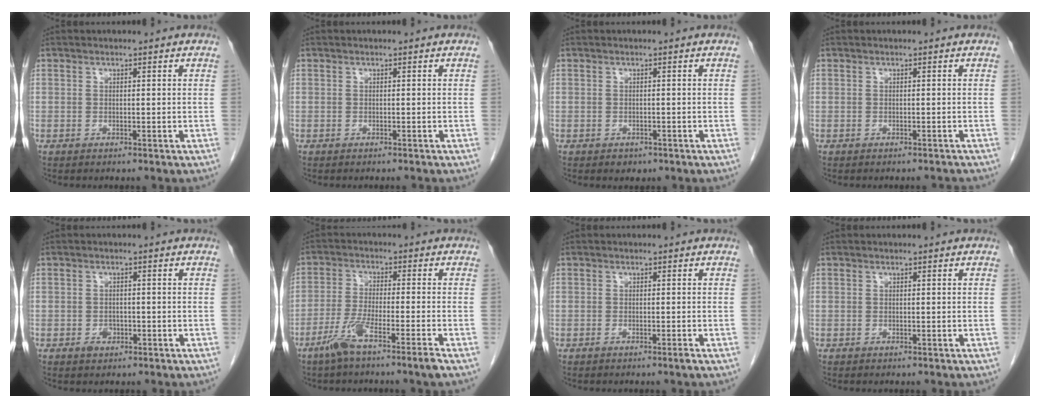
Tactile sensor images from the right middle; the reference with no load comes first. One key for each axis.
{"total": 0.7, "fx": -0.7, "fy": -0.1, "fz": 0.1, "tx": -0.003, "ty": -0.001, "tz": -0.011}
{"total": 1.3, "fx": -0.8, "fy": 0.9, "fz": 0.5, "tx": -0.008, "ty": 0.001, "tz": -0.005}
{"total": 1.3, "fx": -1.2, "fy": 0.1, "fz": 0.1, "tx": -0.005, "ty": -0.003, "tz": -0.016}
{"total": 1.7, "fx": -0.8, "fy": 1.3, "fz": 0.9, "tx": -0.012, "ty": 0.004, "tz": -0.008}
{"total": 6.5, "fx": -4.2, "fy": -0.6, "fz": 4.9, "tx": -0.093, "ty": -0.012, "tz": -0.086}
{"total": 0.8, "fx": -0.5, "fy": -0.2, "fz": 0.5, "tx": -0.008, "ty": 0.001, "tz": -0.011}
{"total": 0.0}